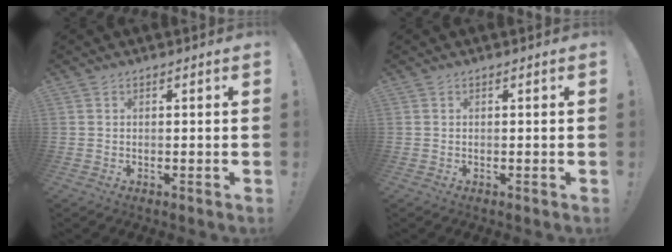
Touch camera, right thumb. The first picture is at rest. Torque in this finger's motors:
{"motor_torque": [0.00, 0.00, 0.00, 0.00, 0.00]}